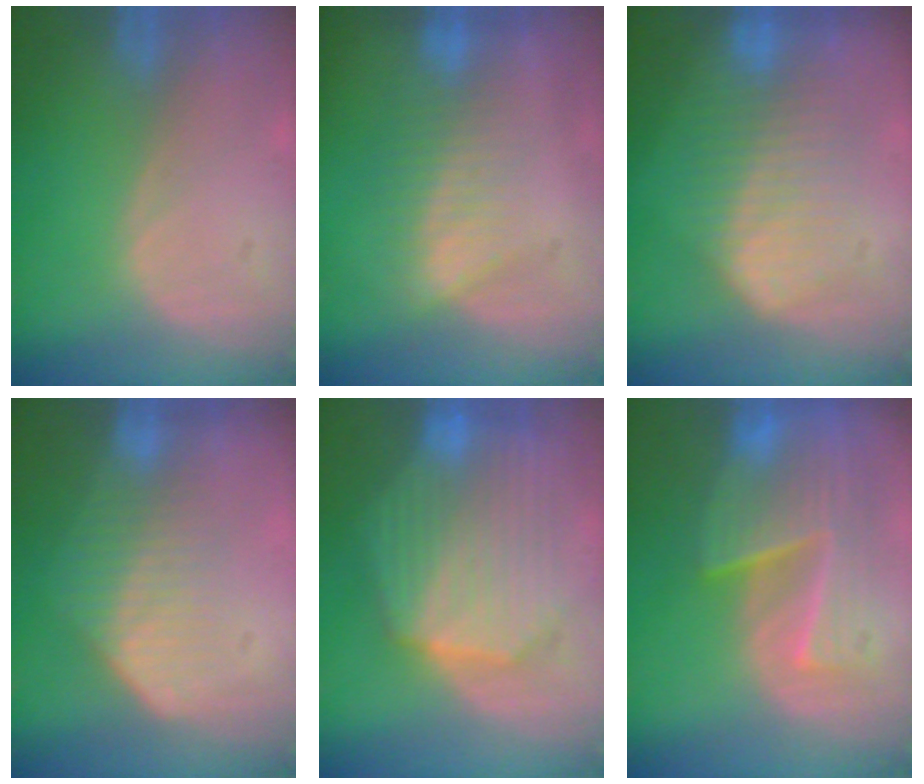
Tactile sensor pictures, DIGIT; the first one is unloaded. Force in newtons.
{"total": 7.1, "press": 6.3, "slide": 3.4}
{"total": 7.5, "press": 7.5, "slide": 0.2}
{"total": 7.5, "press": 6.2, "slide": 4.1}
{"total": 10.9, "press": 10.9, "slide": 0.7}
{"total": 8.8, "press": 8.3, "slide": 2.9}